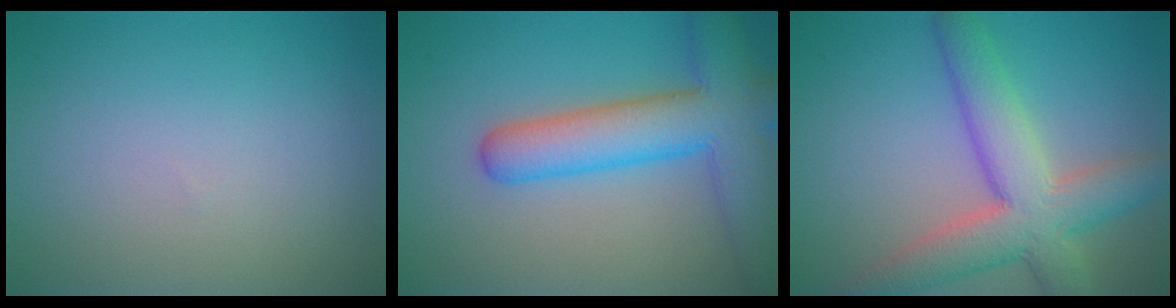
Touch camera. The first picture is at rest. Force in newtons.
{"total": 8.4, "press": 8.4, "slide": 0.3}
{"total": 7.6, "press": 7.5, "slide": 0.6}